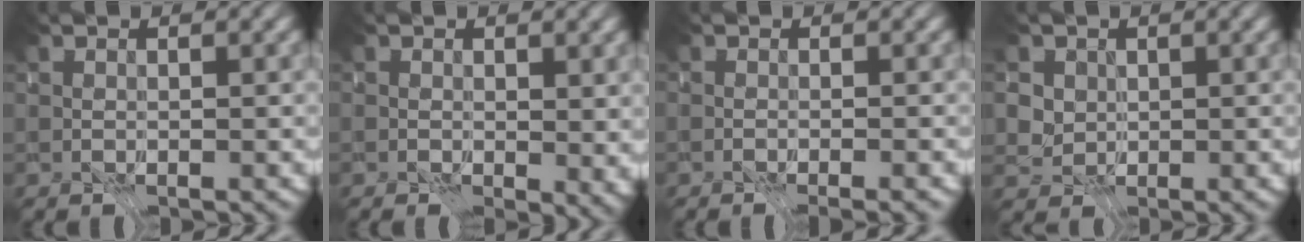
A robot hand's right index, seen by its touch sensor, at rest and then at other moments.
{"total": 3.2, "force": [0.6, 2.2, 2.3], "torque": [-0.034, -0.018, 0.013]}
{"total": 1.9, "force": [-1.8, -0.6, 0.0], "torque": [0.027, -0.008, -0.035]}
{"total": 1.2, "force": [0.8, 1.0, 0.1], "torque": [0.001, -0.012, 0.006]}